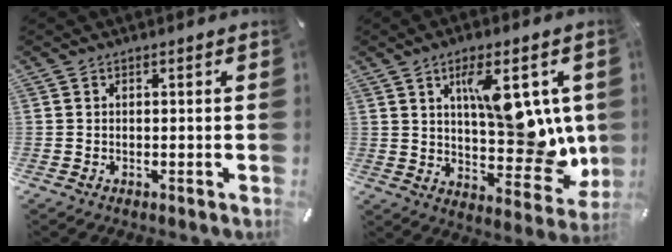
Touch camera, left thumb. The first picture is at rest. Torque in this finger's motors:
{"motor_torque": [2.47, 2.54, 2.31, -0.46, 0.60]}